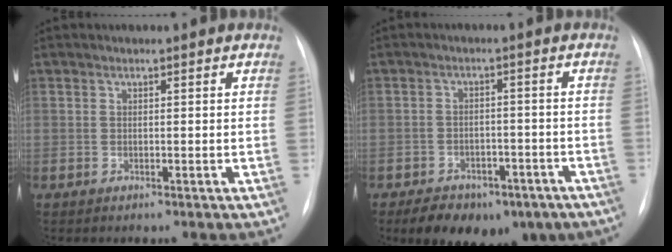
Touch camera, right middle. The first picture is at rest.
{"total": 13.3, "force": [-8.9, 7.2, 6.8], "torque": [-0.101, 0.007, -0.122]}